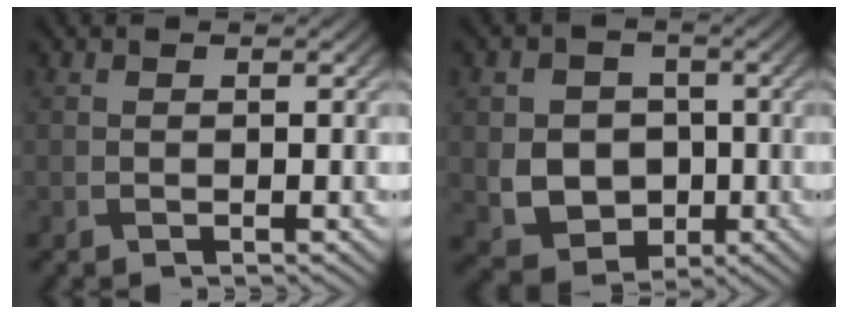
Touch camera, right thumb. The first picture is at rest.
{"total": 6.8, "force": [-0.9, 5.9, 3.4], "torque": [-0.083, -0.014, -0.027]}